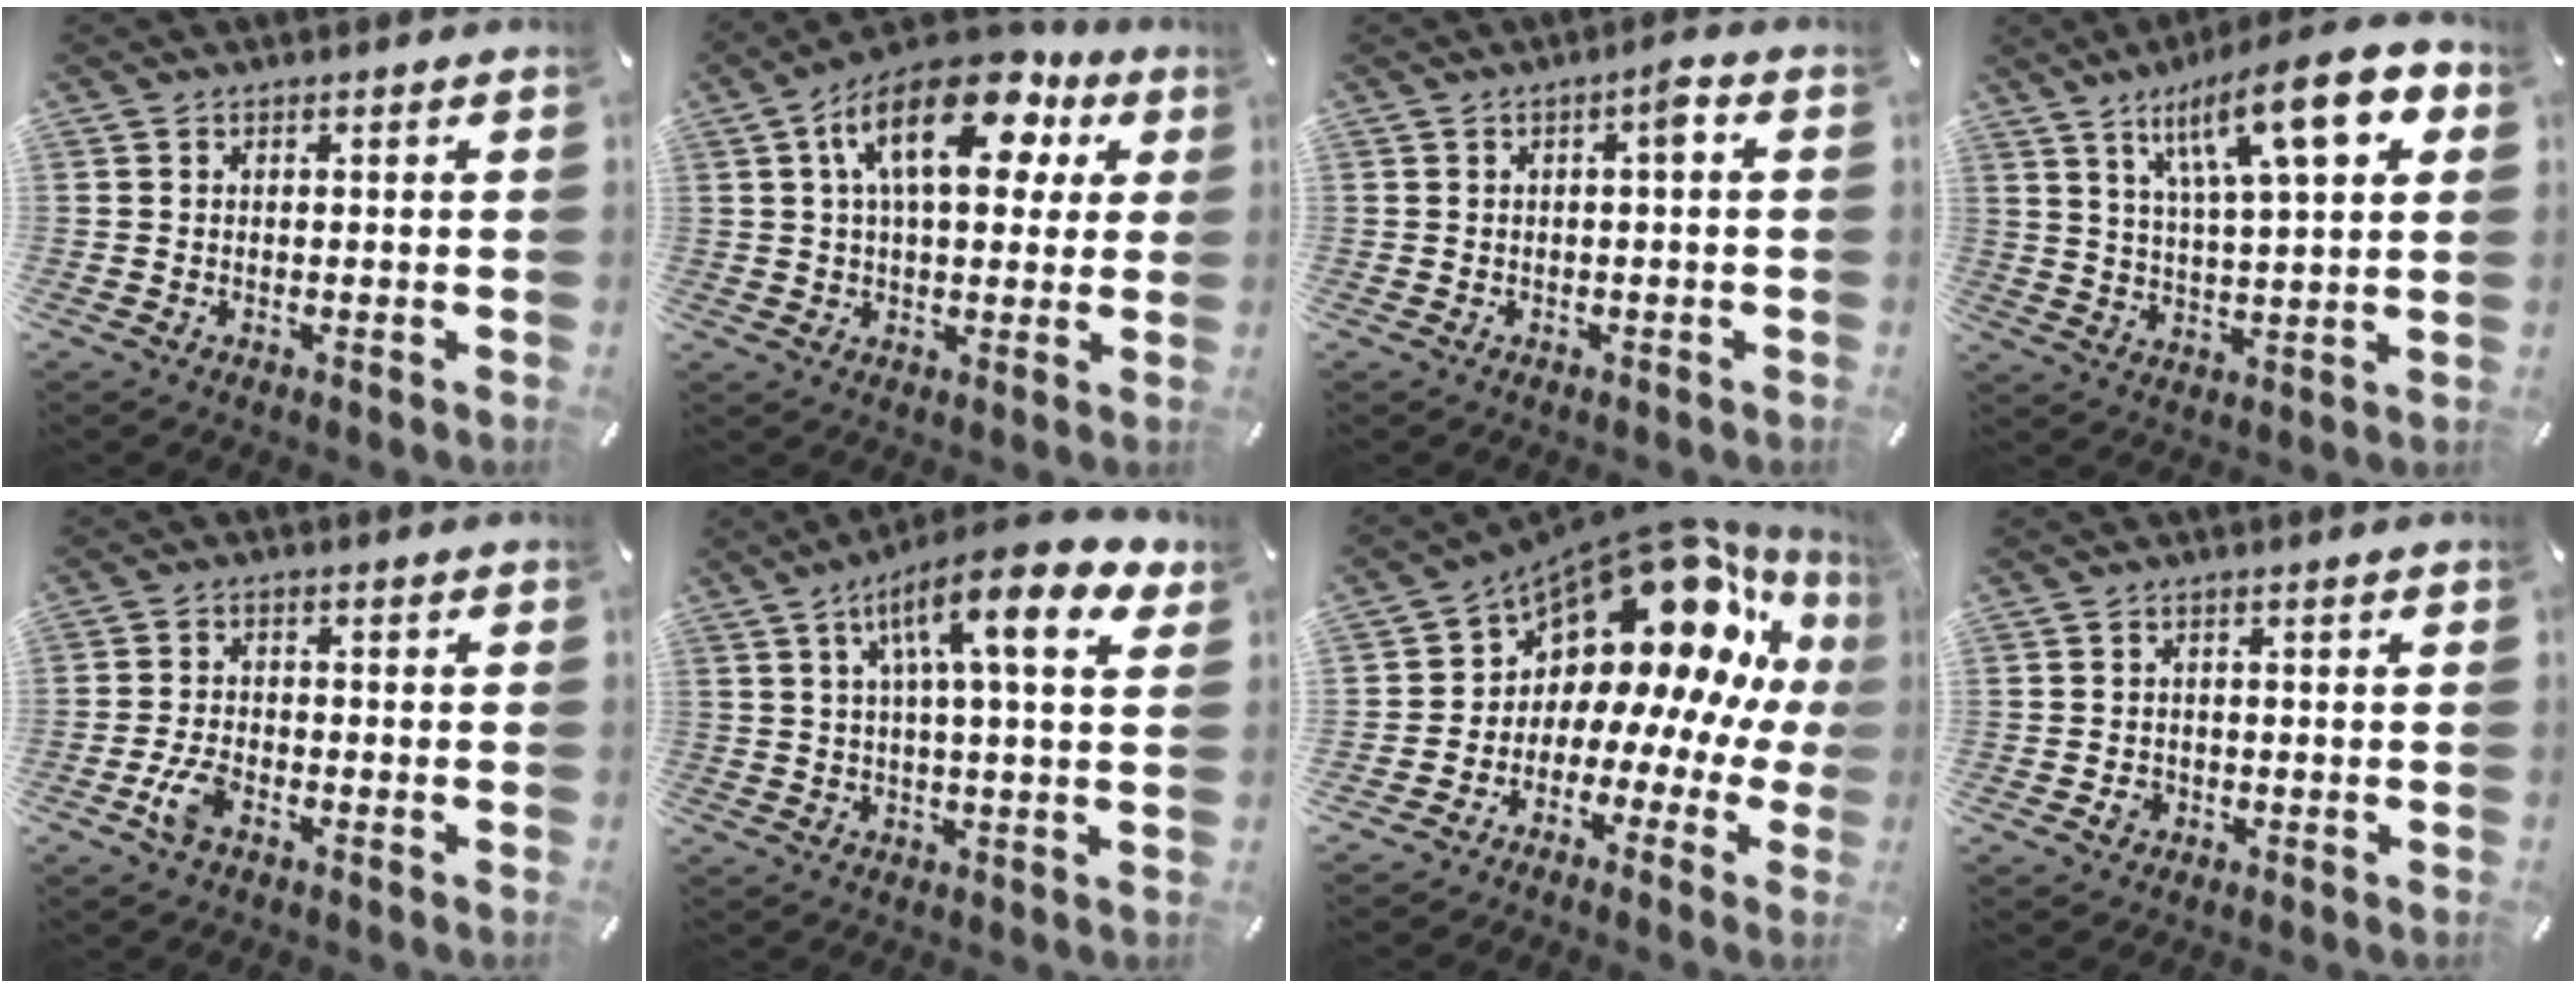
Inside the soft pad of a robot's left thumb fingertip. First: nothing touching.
{"total": 18.2, "force": [6.7, 9.3, 14.2], "torque": [-0.232, -0.015, 0.107]}
{"total": 3.1, "force": [0.0, 0.7, 3.0], "torque": [-0.049, 0.006, -0.006]}
{"total": 18.9, "force": [10.0, 4.9, 15.3], "torque": [-0.249, -0.037, 0.152]}
{"total": 5.3, "force": [-2.7, 2.7, 3.7], "torque": [-0.092, 0.003, -0.054]}
{"total": 16.1, "force": [6.7, 3.7, 14.1], "torque": [-0.229, -0.018, 0.102]}
{"total": 15.9, "force": [9.9, 8.7, 8.9], "torque": [-0.141, -0.100, 0.165]}
{"total": 2.0, "force": [-0.6, 1.7, 0.9], "torque": [-0.017, 0.004, -0.013]}